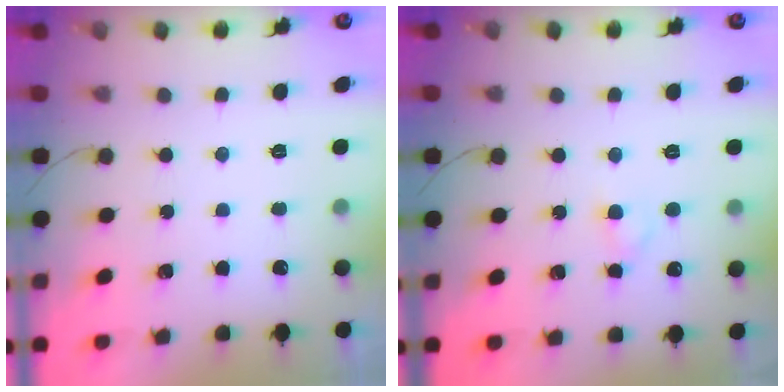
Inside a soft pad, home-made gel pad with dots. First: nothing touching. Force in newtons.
{"total": 2.1, "press": 1.9, "slide": 0.9}